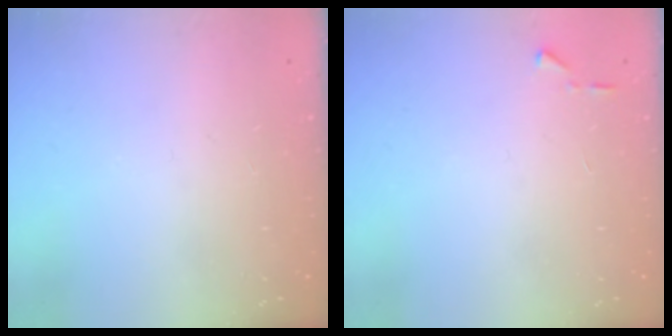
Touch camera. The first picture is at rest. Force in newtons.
{"total": 4.1, "press": 4.0, "slide": 0.5}